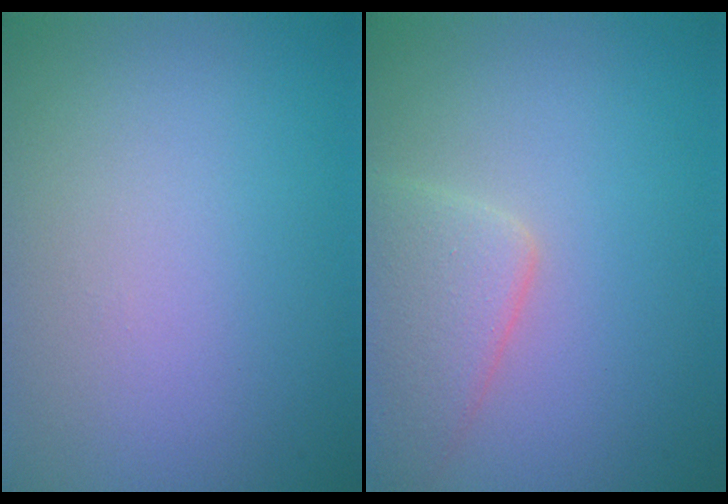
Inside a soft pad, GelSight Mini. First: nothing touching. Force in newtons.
{"total": 3.7, "press": 3.7, "slide": 0.3}